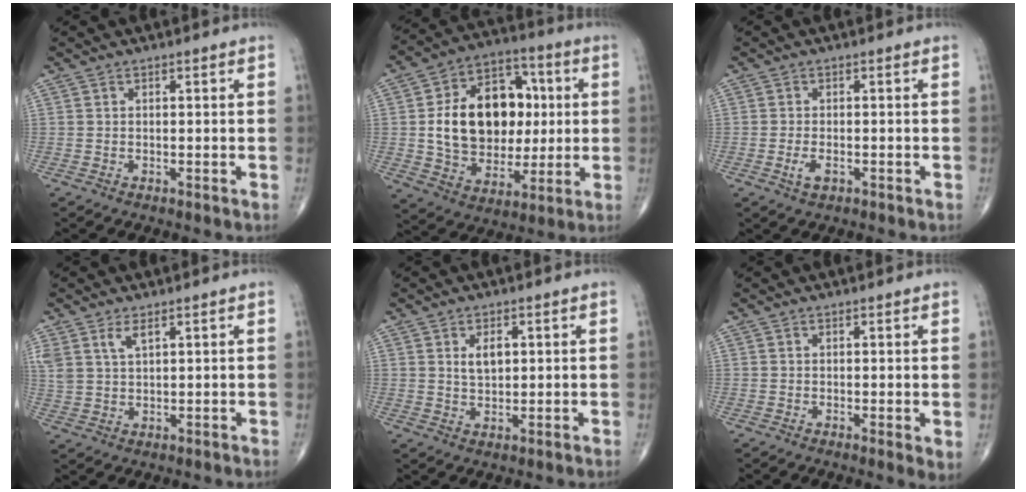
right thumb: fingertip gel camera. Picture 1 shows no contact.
{"total": 21.0, "force": [2.0, 15.0, 14.5], "torque": [-0.196, 0.016, 0.041]}
{"total": 2.5, "force": [-1.0, 1.2, 2.0], "torque": [-0.040, 0.000, -0.017]}
{"total": 4.7, "force": [2.8, 2.2, 3.2], "torque": [-0.066, -0.008, 0.062]}
{"total": 3.8, "force": [1.2, 2.2, 2.9], "torque": [-0.041, -0.009, 0.022]}
{"total": 2.4, "force": [0.3, 0.7, 2.2], "torque": [-0.035, -0.010, 0.003]}